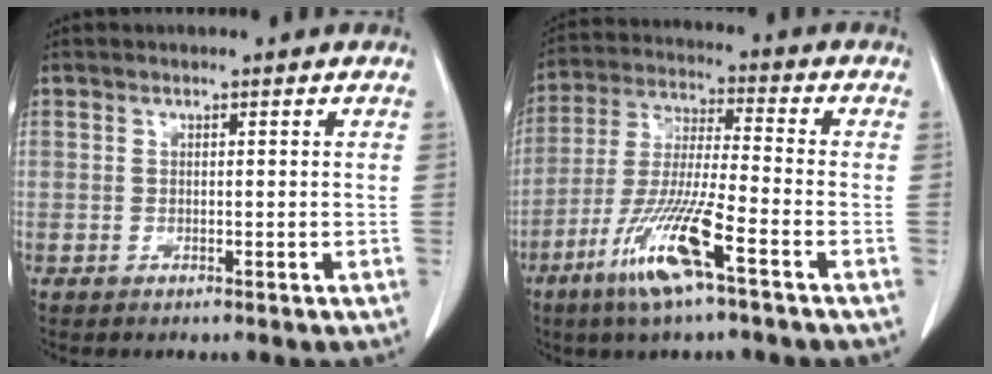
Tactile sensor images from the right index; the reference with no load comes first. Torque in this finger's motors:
{"motor_torque": [1.28, -0.86, 0.50, 0.21]}